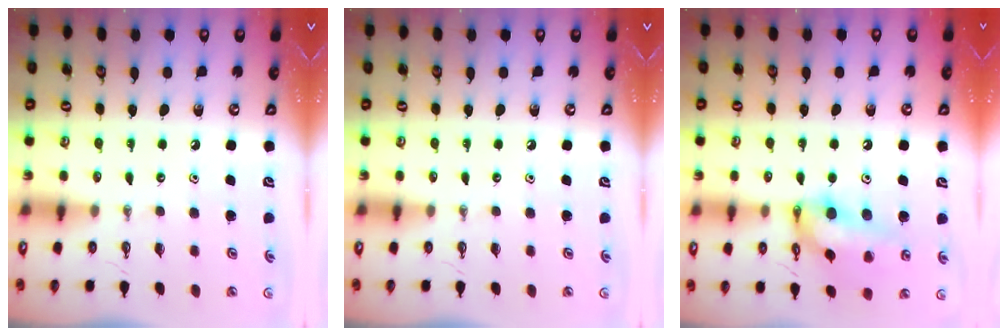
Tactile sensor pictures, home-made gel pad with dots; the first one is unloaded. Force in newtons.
{"total": 0.0}
{"total": 16.2, "press": 15.4, "slide": 5.1}